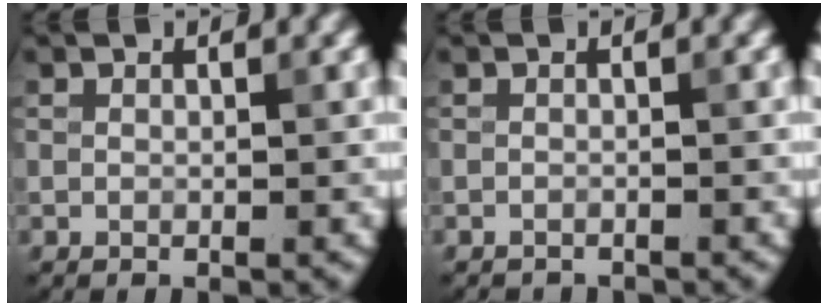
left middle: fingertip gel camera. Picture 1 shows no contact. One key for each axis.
{"total": 1.5, "fx": -1.5, "fy": 0.1, "fz": 0.0, "tx": 0.005, "ty": -0.008, "tz": -0.022}